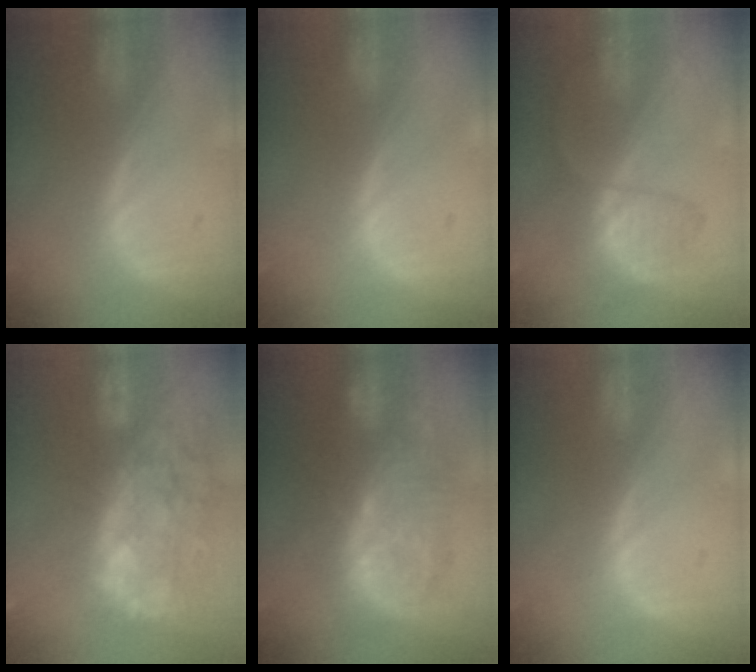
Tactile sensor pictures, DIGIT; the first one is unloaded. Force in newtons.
{"total": 0.0}
{"total": 6.4, "press": 6.0, "slide": 2.3}
{"total": 14.1, "press": 11.6, "slide": 8.1}
{"total": 10.6, "press": 10.6, "slide": 0.3}
{"total": 0.0}